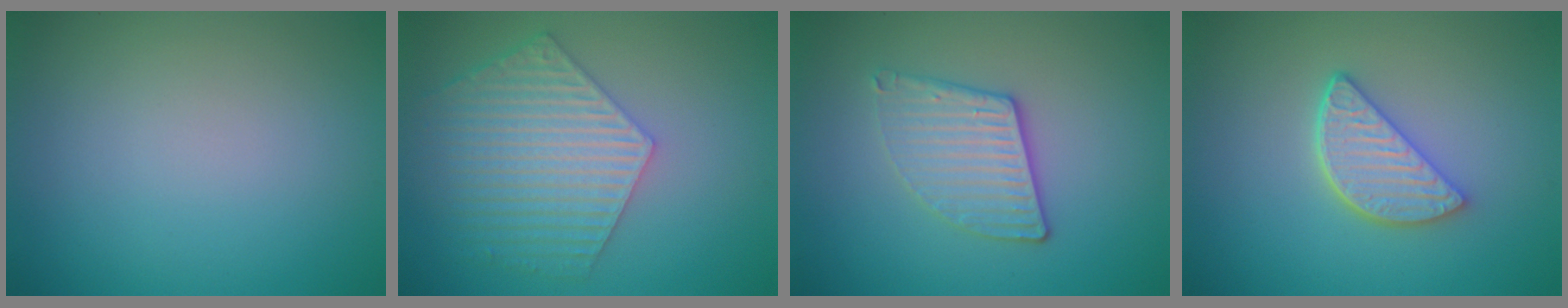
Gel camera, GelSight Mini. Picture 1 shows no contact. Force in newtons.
{"total": 6.5, "press": 5.0, "slide": 4.2}
{"total": 3.3, "press": 3.0, "slide": 1.3}
{"total": 4.0, "press": 3.2, "slide": 2.4}